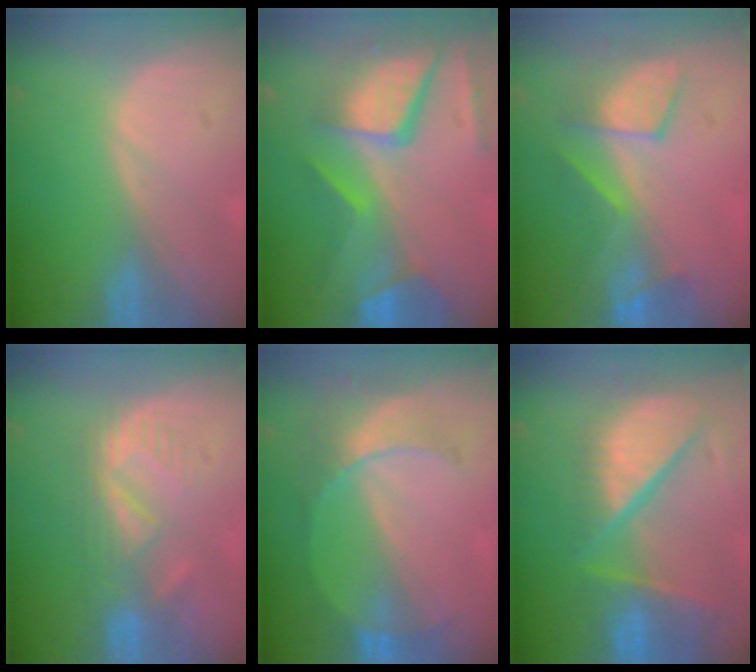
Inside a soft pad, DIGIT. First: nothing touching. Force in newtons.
{"total": 12.0, "press": 9.8, "slide": 6.9}
{"total": 7.7, "press": 7.4, "slide": 2.2}
{"total": 6.0, "press": 5.8, "slide": 1.5}
{"total": 7.8, "press": 6.7, "slide": 3.9}
{"total": 12.0, "press": 10.0, "slide": 6.6}